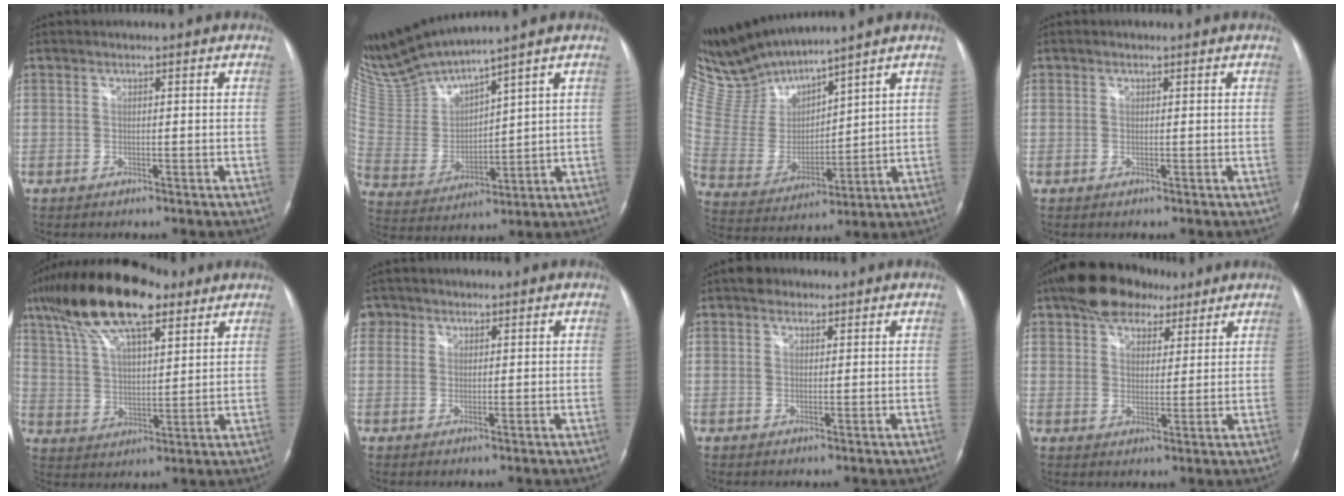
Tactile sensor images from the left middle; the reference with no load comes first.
{"total": 13.0, "force": [12.1, -0.3, 4.9], "torque": [-0.116, -0.009, 0.255]}
{"total": 10.8, "force": [10.6, 0.0, 2.0], "torque": [-0.070, 0.003, 0.234]}
{"total": 0.0}
{"total": 17.9, "force": [11.7, 5.4, 12.5], "torque": [-0.248, 0.039, 0.212]}
{"total": 2.9, "force": [1.4, 2.5, 0.4], "torque": [-0.003, 0.006, 0.023]}
{"total": 2.5, "force": [1.7, 1.6, 0.9], "torque": [-0.018, 0.012, 0.025]}
{"total": 10.4, "force": [7.3, 5.5, 5.0], "torque": [-0.083, 0.028, 0.122]}